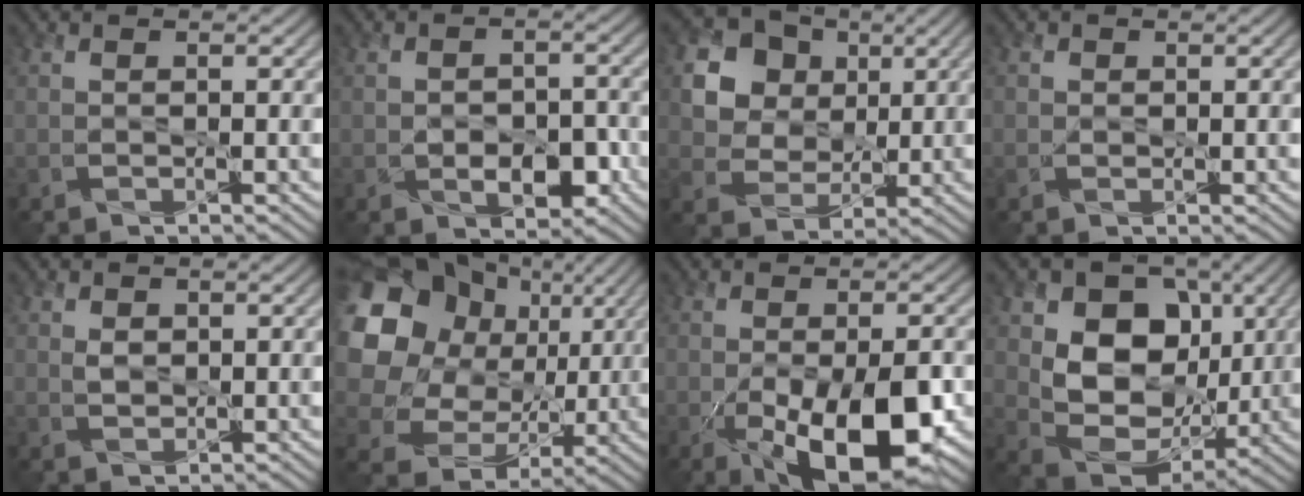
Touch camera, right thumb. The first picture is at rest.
{"total": 5.4, "force": [-1.8, 3.5, 3.7], "torque": [-0.056, -0.010, -0.026]}
{"total": 10.7, "force": [3.8, 8.8, 4.7], "torque": [-0.142, 0.015, 0.084]}
{"total": 1.1, "force": [0.1, 1.1, 0.3], "torque": [-0.007, -0.004, 0.000]}
{"total": 1.5, "force": [0.3, 1.2, 0.9], "torque": [-0.021, -0.003, 0.008]}
{"total": 21.1, "force": [6.1, 17.5, 10.2], "torque": [-0.297, 0.022, 0.123]}
{"total": 12.4, "force": [-4.4, 5.8, 10.1], "torque": [-0.175, -0.041, -0.058]}
{"total": 12.4, "force": [2.5, 9.4, 7.7], "torque": [-0.148, -0.011, 0.037]}